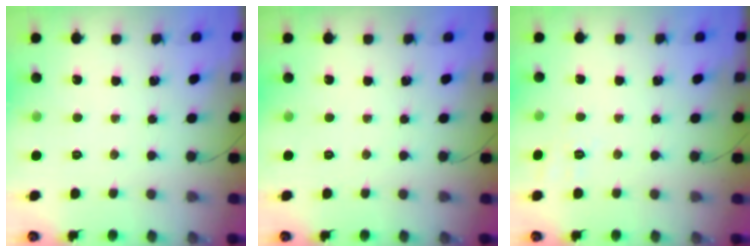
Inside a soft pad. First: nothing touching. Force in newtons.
{"total": 0.0}
{"total": 2.7, "press": 1.6, "slide": 2.1}